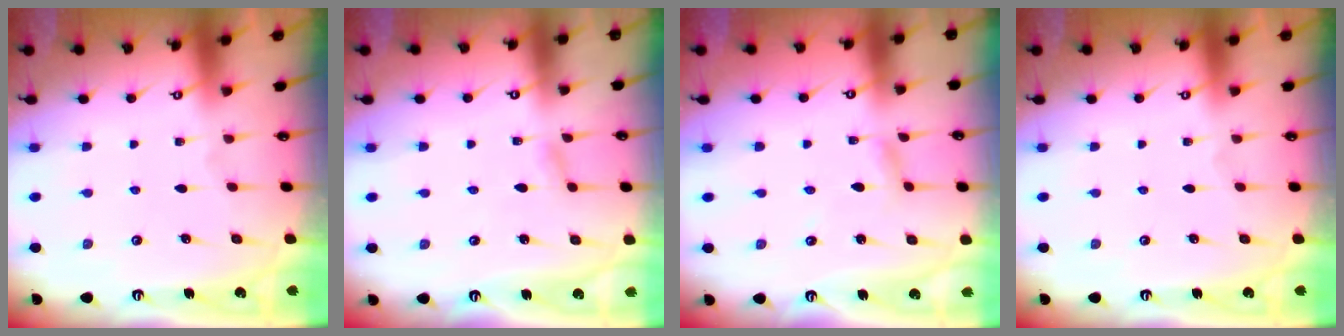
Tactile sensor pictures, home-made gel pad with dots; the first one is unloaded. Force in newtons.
{"total": 2.8, "press": 2.8, "slide": 0.4}
{"total": 3.0, "press": 3.0, "slide": 0.1}
{"total": 0.0}